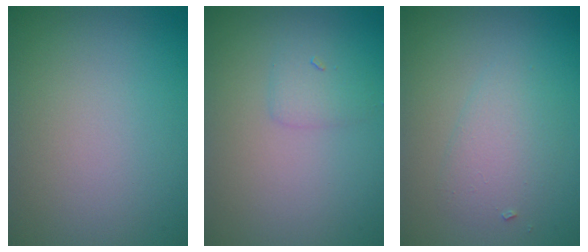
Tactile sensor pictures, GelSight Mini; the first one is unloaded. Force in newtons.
{"total": 1.5, "press": 1.5, "slide": 0.2}
{"total": 2.3, "press": 2.3, "slide": 0.2}